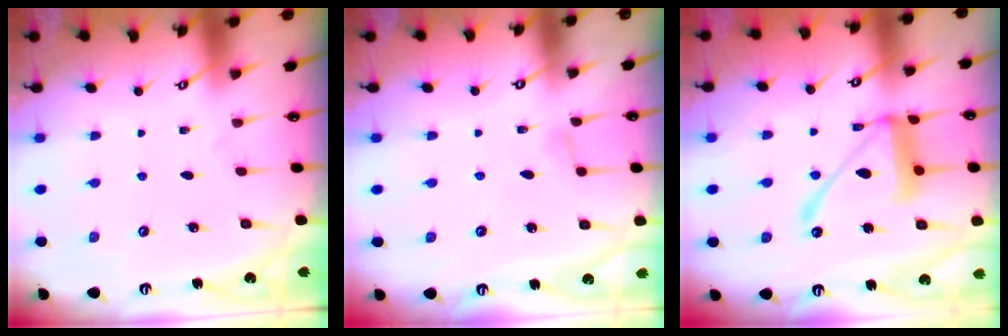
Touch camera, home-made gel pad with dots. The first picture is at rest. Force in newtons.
{"total": 3.7, "press": 3.6, "slide": 0.5}
{"total": 15.2, "press": 15.1, "slide": 1.3}